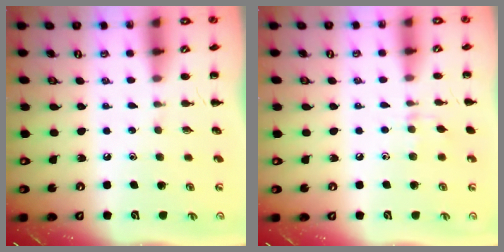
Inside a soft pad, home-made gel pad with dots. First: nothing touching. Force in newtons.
{"total": 5.4, "press": 5.1, "slide": 1.7}